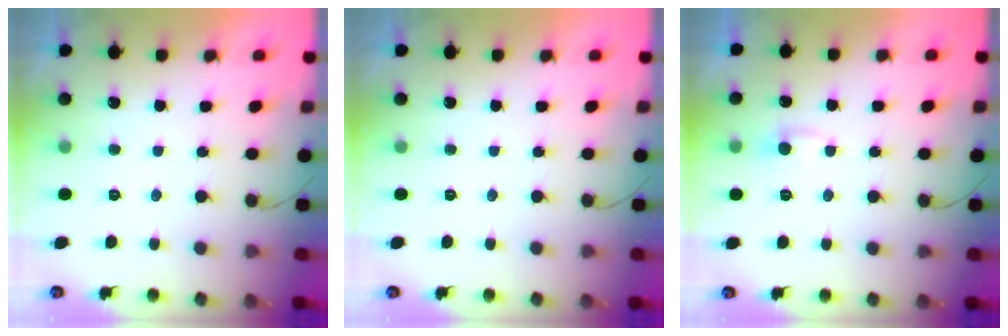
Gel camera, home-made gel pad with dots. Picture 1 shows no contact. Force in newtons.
{"total": 0.0}
{"total": 3.8, "press": 3.8, "slide": 0.5}